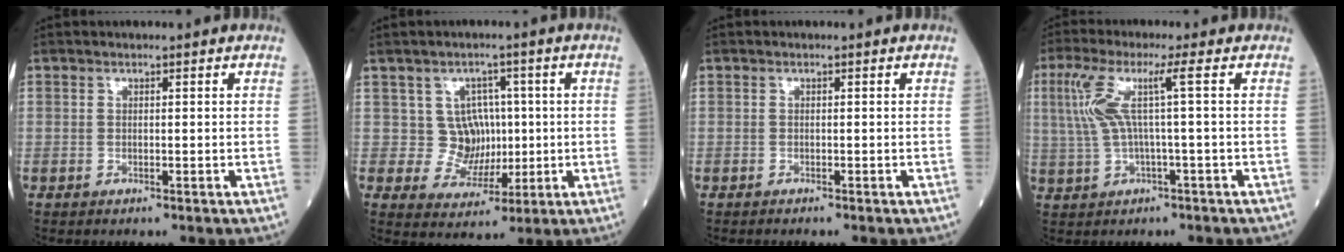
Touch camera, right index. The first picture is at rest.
{"total": 5.5, "force": [0.9, 5.3, 1.3], "torque": [-0.010, 0.011, 0.022]}
{"total": 0.6, "force": [-0.5, -0.2, 0.2], "torque": [-0.001, 0.001, -0.008]}
{"total": 6.6, "force": [1.2, -0.5, 6.4], "torque": [-0.147, 0.026, 0.033]}